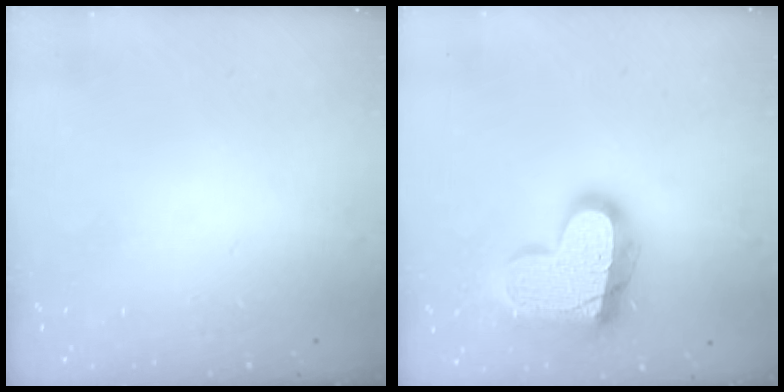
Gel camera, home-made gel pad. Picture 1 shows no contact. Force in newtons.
{"total": 20.9, "press": 20.8, "slide": 1.8}